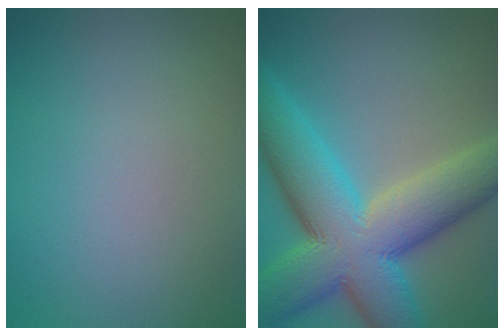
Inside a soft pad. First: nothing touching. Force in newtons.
{"total": 13.3, "press": 13.3, "slide": 0.4}